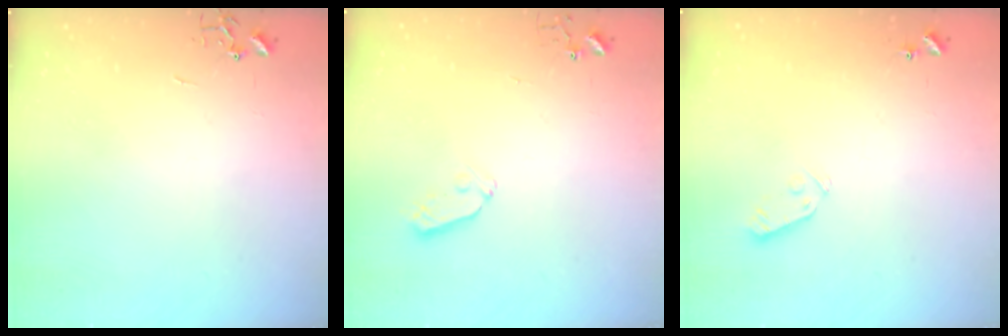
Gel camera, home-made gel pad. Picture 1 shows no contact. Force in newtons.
{"total": 3.7, "press": 3.6, "slide": 0.5}
{"total": 3.9, "press": 3.8, "slide": 0.9}